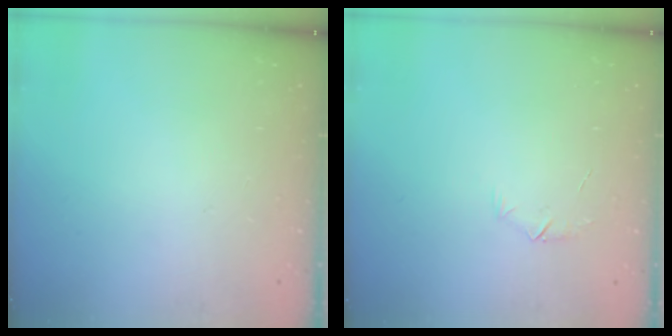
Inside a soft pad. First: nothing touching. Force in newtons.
{"total": 5.3, "press": 5.1, "slide": 1.6}